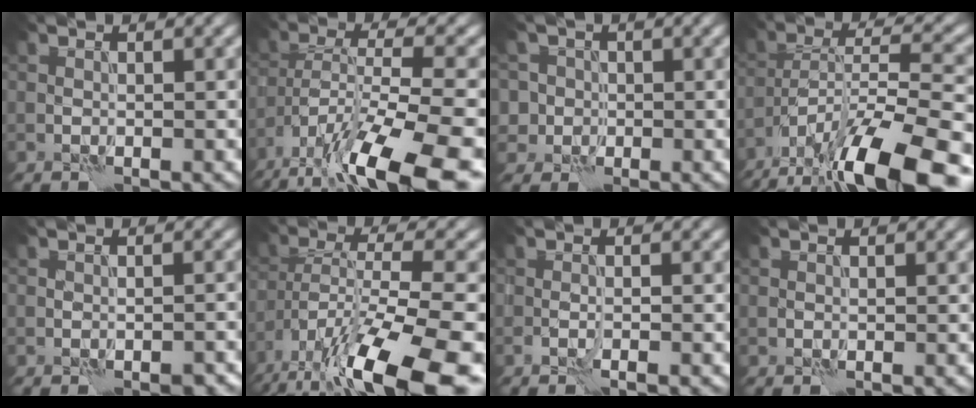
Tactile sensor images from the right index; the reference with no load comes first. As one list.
[{"total": 12.8, "force": [-9.0, 3.2, 8.5], "torque": [-0.160, -0.010, -0.155]}, {"total": 4.3, "force": [0.4, 4.2, 1.1], "torque": [-0.006, 0.025, -0.013]}, {"total": 13.1, "force": [-9.2, 3.2, 8.8], "torque": [-0.152, 0.004, -0.164]}, {"total": 2.5, "force": [-1.7, 1.0, 1.5], "torque": [-0.025, 0.001, -0.020]}, {"total": 14.2, "force": [-9.6, 3.8, 9.7], "torque": [-0.187, -0.010, -0.157]}, {"total": 1.0, "force": [-0.7, 0.0, 0.7], "torque": [-0.014, 0.000, -0.015]}, {"total": 0.0}]